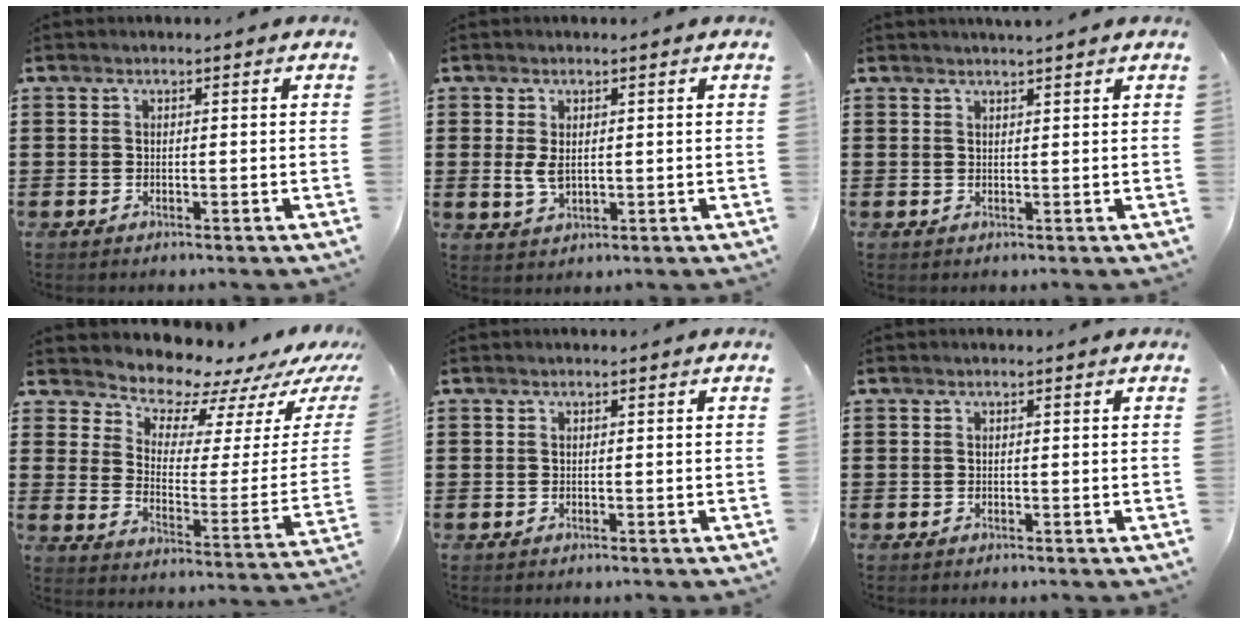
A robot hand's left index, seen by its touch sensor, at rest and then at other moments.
{"total": 3.1, "force": [0.4, 1.6, 2.6], "torque": [-0.068, -0.002, 0.003]}
{"total": 1.2, "force": [1.2, 0.0, 0.2], "torque": [-0.005, 0.000, 0.024]}
{"total": 7.0, "force": [6.8, 1.9, 0.3], "torque": [-0.034, -0.068, 0.116]}
{"total": 0.0}
{"total": 0.0}